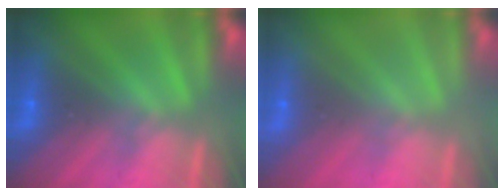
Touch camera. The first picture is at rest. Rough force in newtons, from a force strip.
{"total": 3.1}